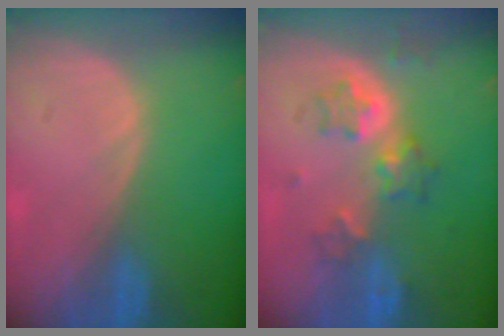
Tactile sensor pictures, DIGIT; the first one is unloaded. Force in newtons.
{"total": 6.5, "press": 5.7, "slide": 3.2}